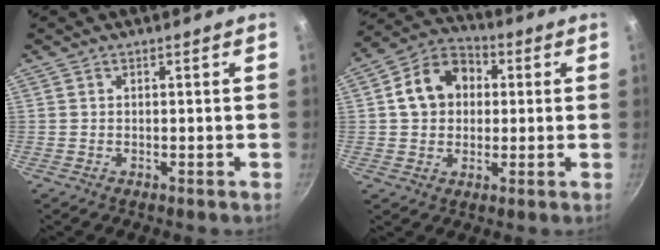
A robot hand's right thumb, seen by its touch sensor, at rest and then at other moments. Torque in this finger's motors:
{"motor_torque": [-0.70, 1.64, 1.04, 0.21, 0.06]}